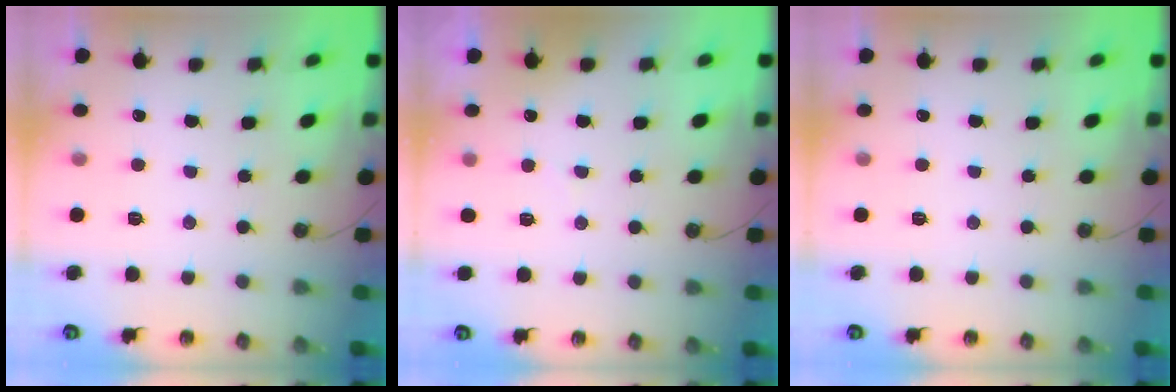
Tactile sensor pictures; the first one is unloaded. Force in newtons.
{"total": 4.3, "press": 3.9, "slide": 1.7}
{"total": 0.0}